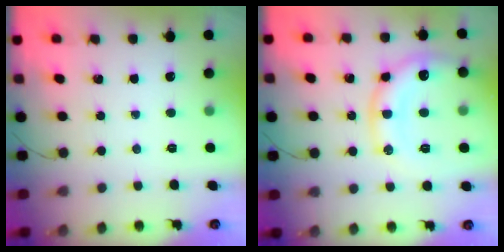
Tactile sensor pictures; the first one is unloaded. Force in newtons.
{"total": 13.8, "press": 13.7, "slide": 1.5}